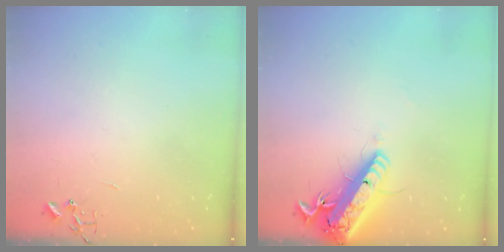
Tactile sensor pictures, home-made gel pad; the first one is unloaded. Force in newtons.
{"total": 17.6, "press": 17.3, "slide": 3.4}